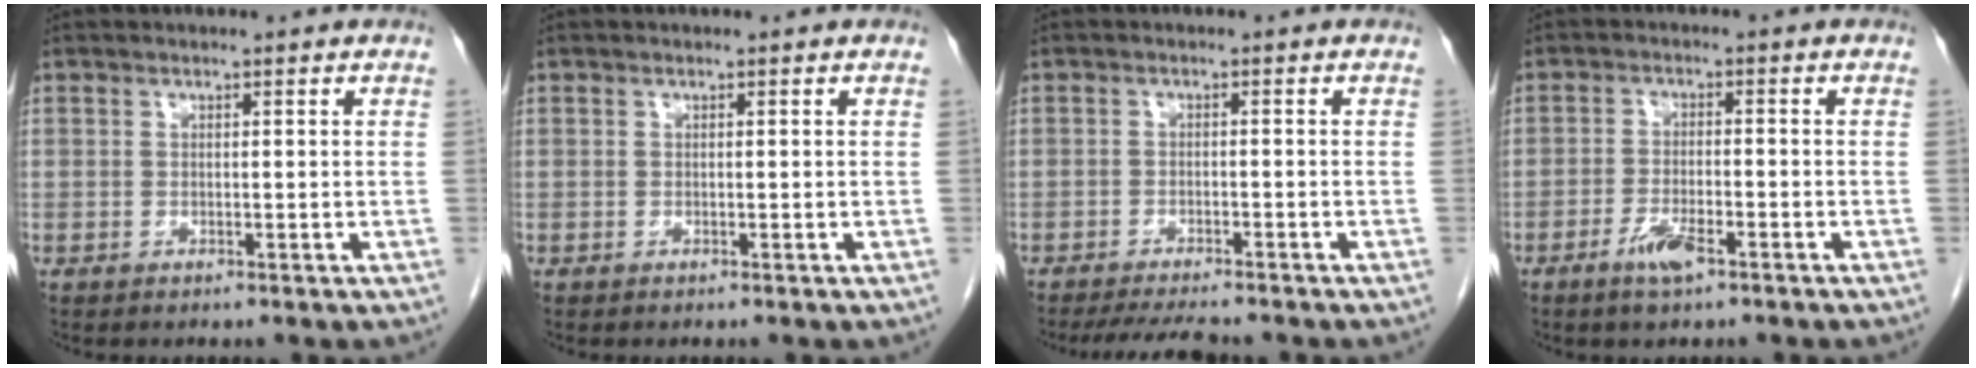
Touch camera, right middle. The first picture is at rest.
{"total": 0.0}
{"total": 6.2, "force": [-5.5, 0.6, 2.7], "torque": [-0.039, -0.016, -0.086]}
{"total": 4.1, "force": [-2.6, 0.9, 3.0], "torque": [-0.062, -0.002, -0.048]}